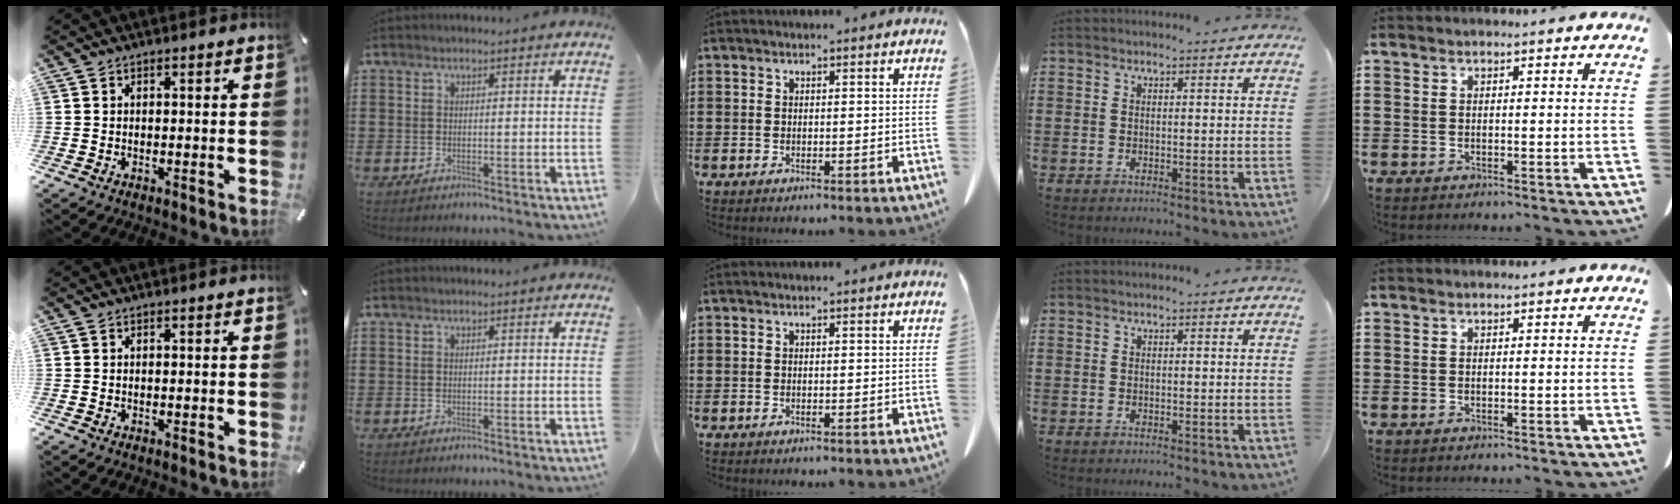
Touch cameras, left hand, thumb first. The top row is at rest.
{}